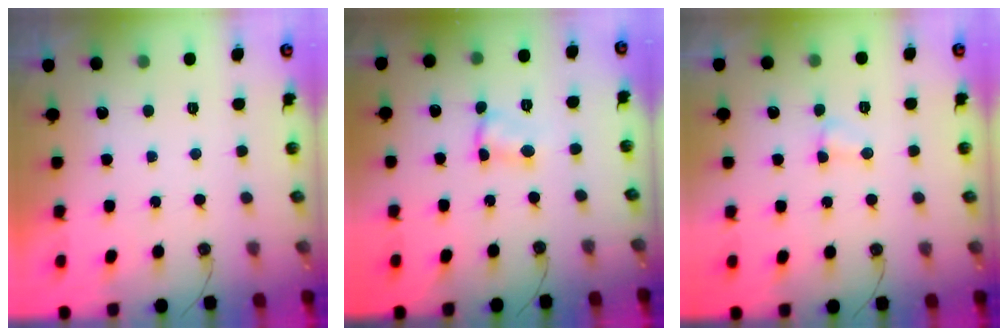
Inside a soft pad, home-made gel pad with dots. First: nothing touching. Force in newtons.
{"total": 2.3, "press": 2.3, "slide": 0.1}
{"total": 2.7, "press": 2.7, "slide": 0.4}